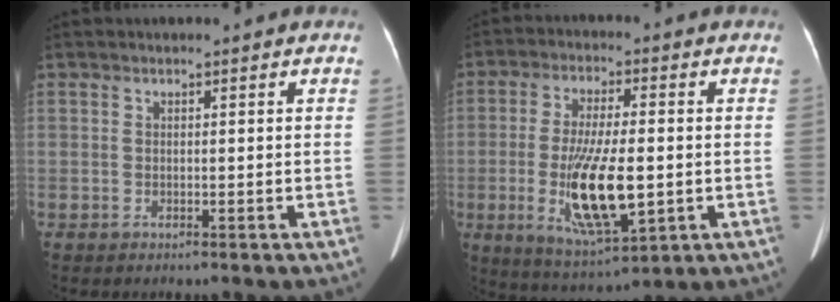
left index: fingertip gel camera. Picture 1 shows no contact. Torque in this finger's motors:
{"motor_torque": [1.85, 0.30, 0.40, 0.21]}